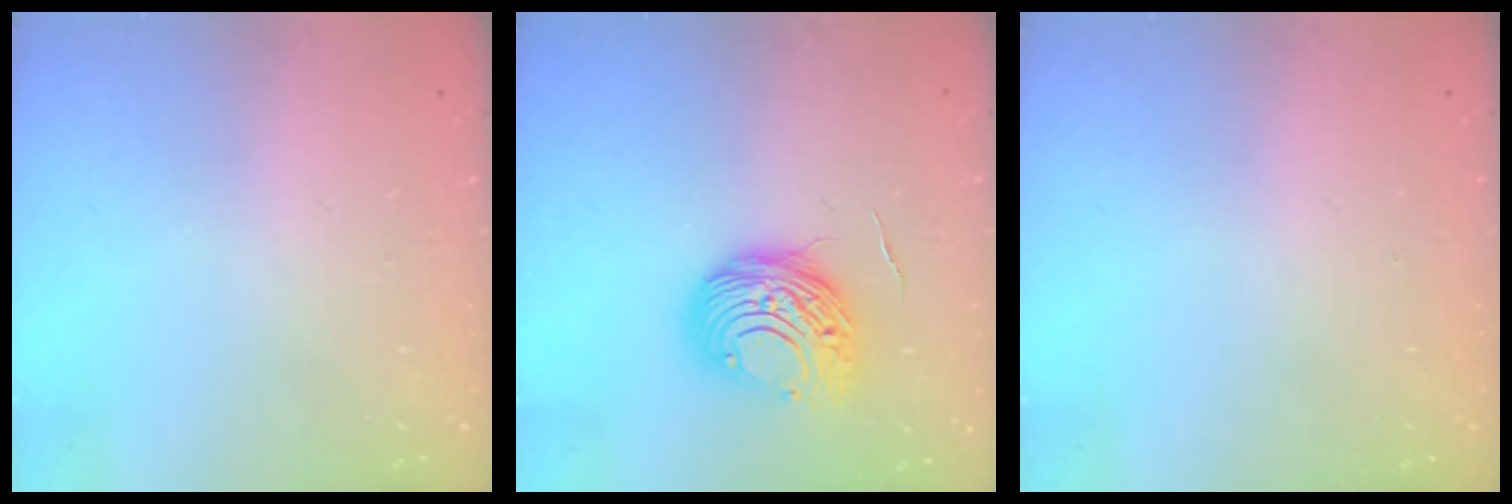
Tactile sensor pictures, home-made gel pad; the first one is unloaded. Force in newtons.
{"total": 11.3, "press": 11.3, "slide": 0.9}
{"total": 0.0}